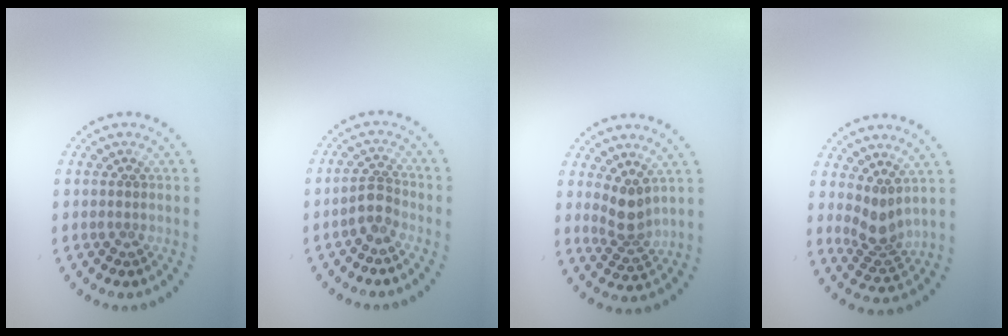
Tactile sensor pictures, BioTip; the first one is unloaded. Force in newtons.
{"total": 1.9, "press": 1.7, "slide": 1.0}
{"total": 2.8, "press": 2.1, "slide": 1.8}
{"total": 2.6, "press": 1.9, "slide": 1.7}